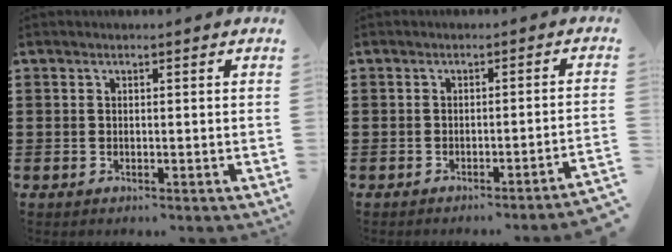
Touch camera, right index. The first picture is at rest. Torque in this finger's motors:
{"motor_torque": [0.91, -0.90, 0.15, 0.03]}